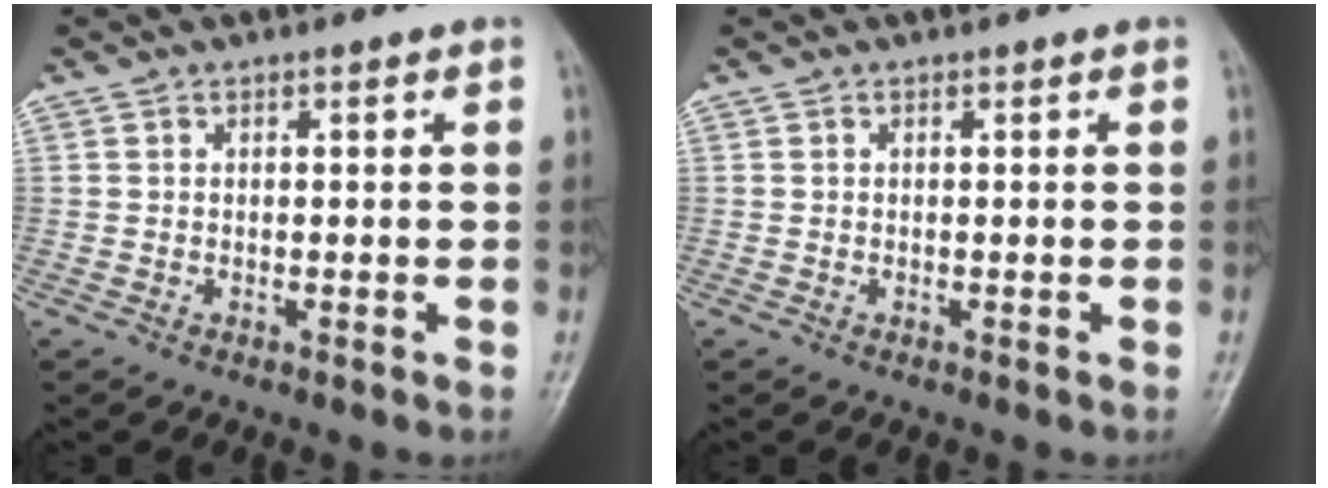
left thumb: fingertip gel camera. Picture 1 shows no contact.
{"total": 0.0}